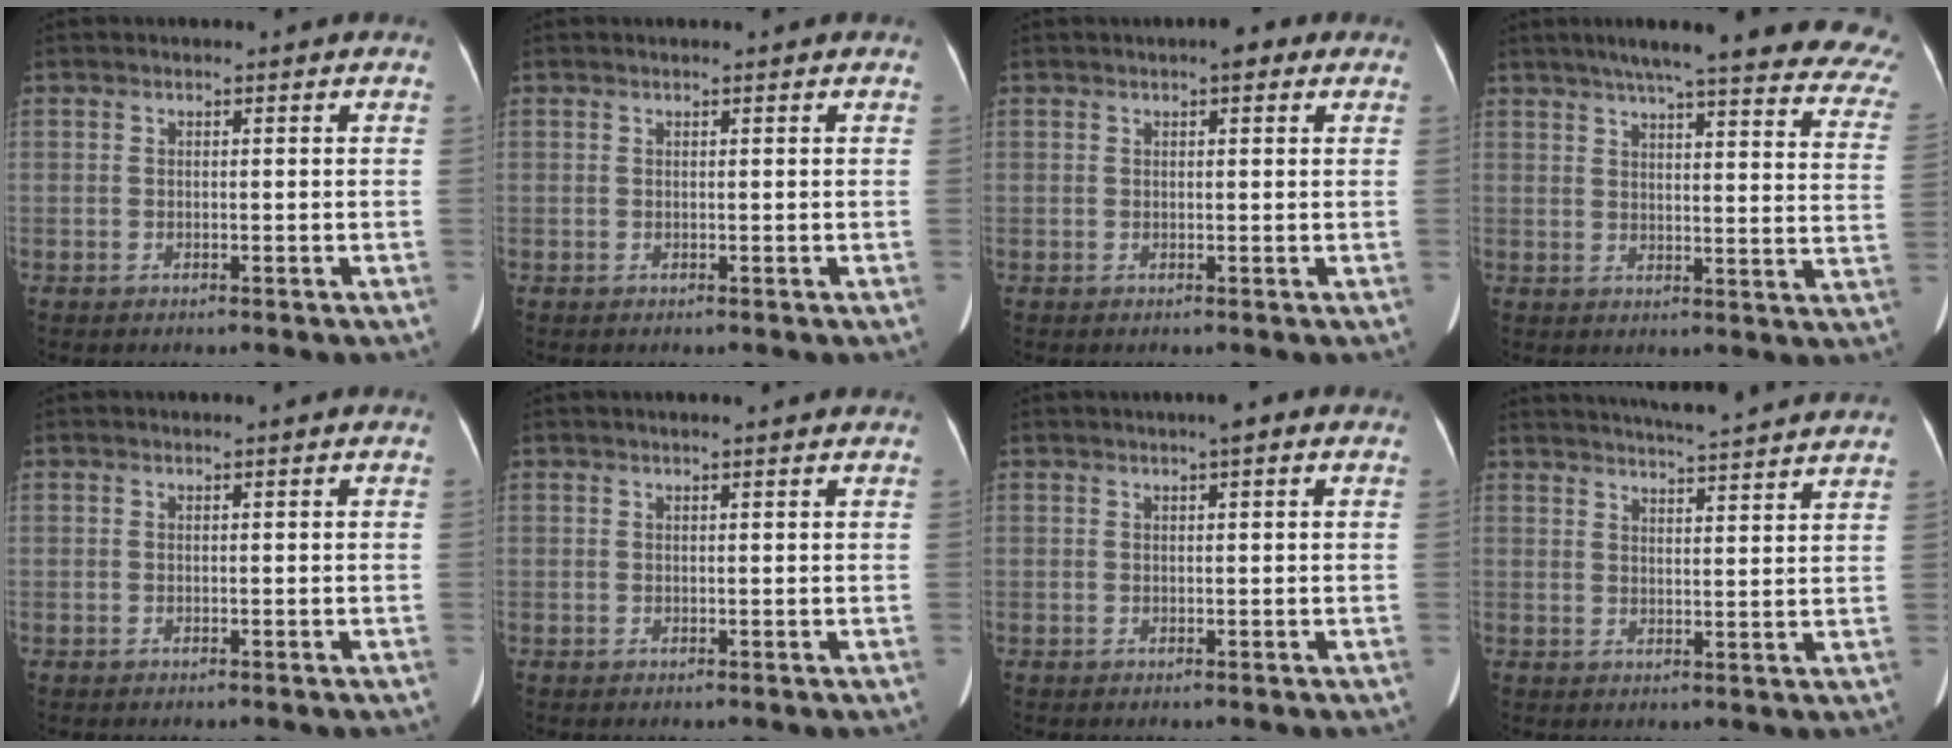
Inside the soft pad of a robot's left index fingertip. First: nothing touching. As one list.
[{"total": 0.9, "force": [0.8, 0.1, 0.4], "torque": [-0.007, 0.019, 0.011]}, {"total": 2.7, "force": [1.6, 0.9, 2.0], "torque": [-0.026, 0.007, 0.018]}, {"total": 27.1, "force": [22.2, 3.2, 15.1], "torque": [-0.166, -0.021, 0.253]}, {"total": 0.0}, {"total": 3.5, "force": [3.1, 0.0, 1.5], "torque": [-0.018, 0.021, 0.035]}, {"total": 2.2, "force": [1.2, 0.2, 1.8], "torque": [-0.031, 0.011, 0.015]}, {"total": 17.1, "force": [15.9, -0.3, 6.3], "torque": [-0.105, -0.008, 0.202]}]